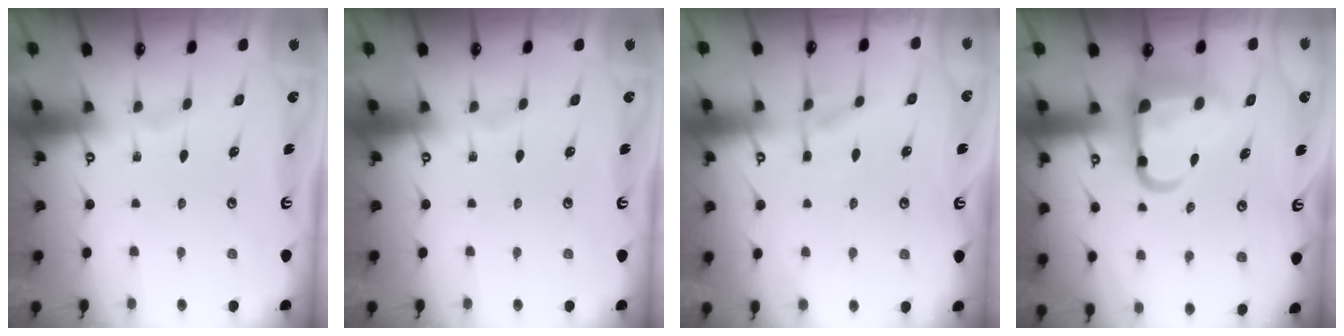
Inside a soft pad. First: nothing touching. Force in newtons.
{"total": 0.0}
{"total": 3.5, "press": 3.5, "slide": 0.7}
{"total": 12.4, "press": 12.3, "slide": 1.8}